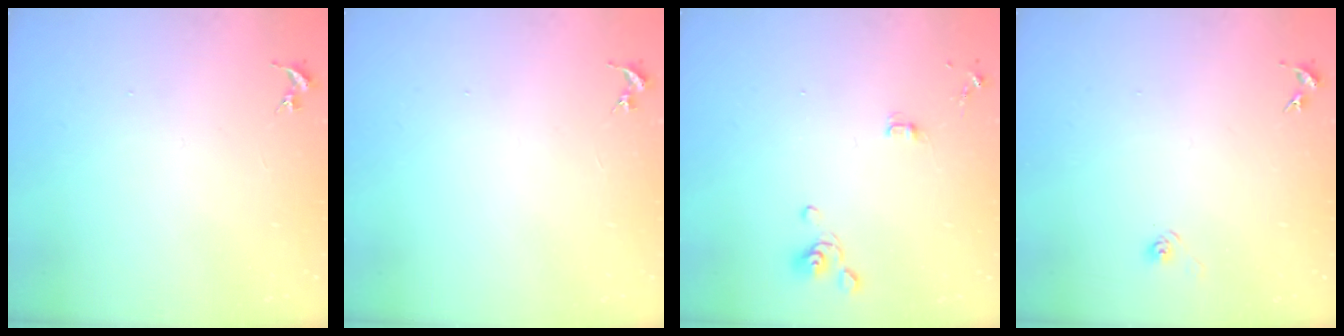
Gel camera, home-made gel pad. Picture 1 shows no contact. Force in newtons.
{"total": 0.0}
{"total": 4.7, "press": 4.2, "slide": 2.2}
{"total": 3.3, "press": 3.0, "slide": 1.2}